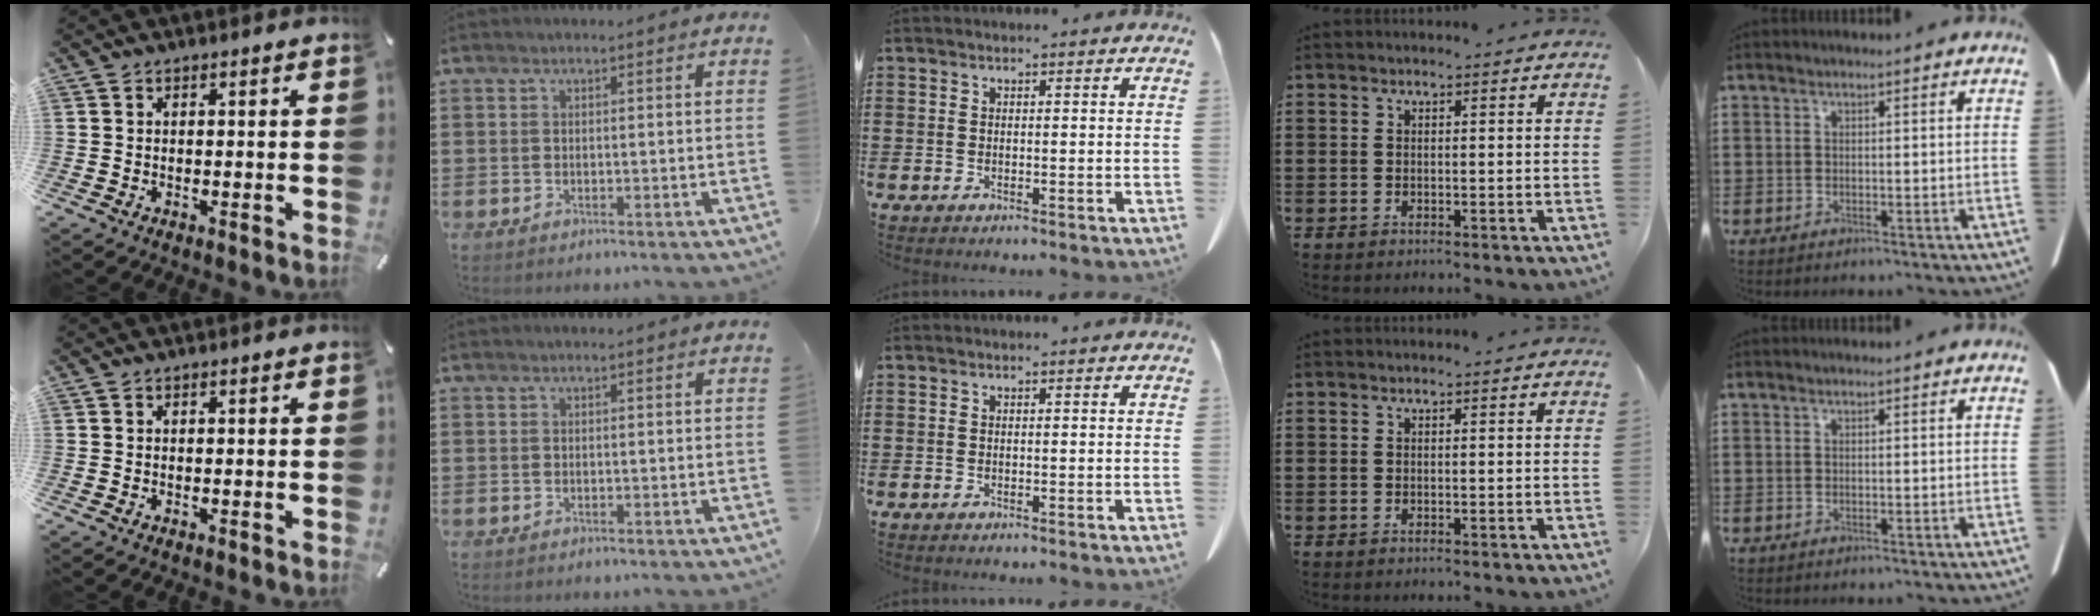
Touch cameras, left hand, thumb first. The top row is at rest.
{}